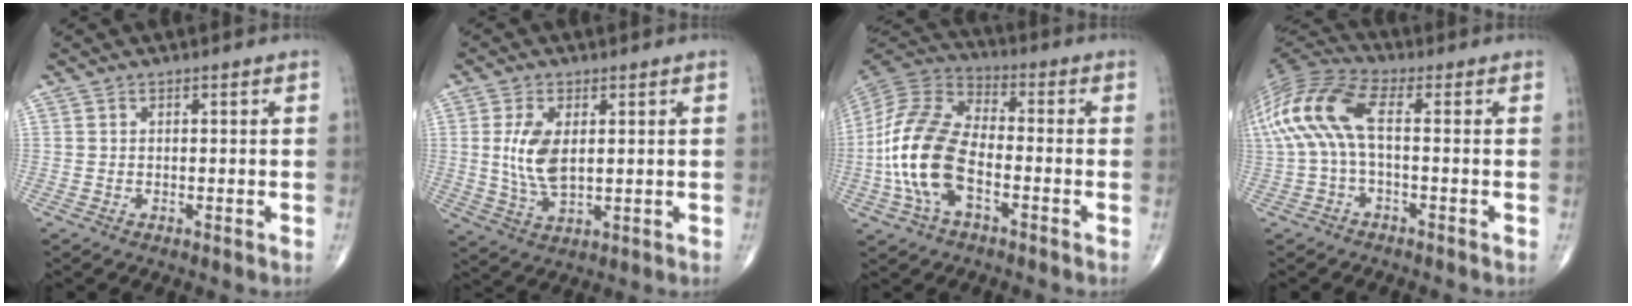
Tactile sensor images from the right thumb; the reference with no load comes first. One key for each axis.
{"total": 7.8, "fx": 1.2, "fy": 3.9, "fz": 6.6, "tx": -0.135, "ty": -0.012, "tz": 0.029}
{"total": 16.5, "fx": -4.0, "fy": 8.8, "fz": 13.4, "tx": -0.283, "ty": 0.029, "tz": -0.081}
{"total": 13.6, "fx": 0.2, "fy": 5.5, "fz": 12.4, "tx": -0.286, "ty": 0.038, "tz": -0.001}